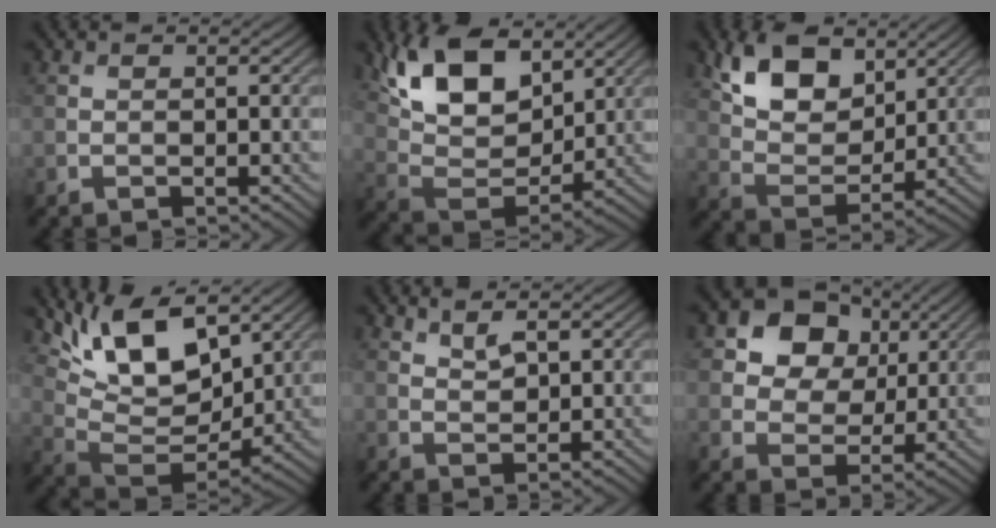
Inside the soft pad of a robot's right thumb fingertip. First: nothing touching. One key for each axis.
{"total": 13.4, "fx": 7.5, "fy": 6.9, "fz": 8.7, "tx": -0.190, "ty": 0.004, "tz": 0.133}
{"total": 10.0, "fx": 5.3, "fy": 5.9, "fz": 6.0, "tx": -0.133, "ty": -0.003, "tz": 0.096}
{"total": 13.8, "fx": 7.5, "fy": 6.3, "fz": 9.7, "tx": -0.191, "ty": 0.008, "tz": 0.127}
{"total": 2.4, "fx": 1.7, "fy": 0.8, "fz": 1.5, "tx": -0.030, "ty": -0.003, "tz": 0.038}
{"total": 11.6, "fx": 5.1, "fy": 8.9, "fz": 5.5, "tx": -0.135, "ty": 0.018, "tz": 0.090}